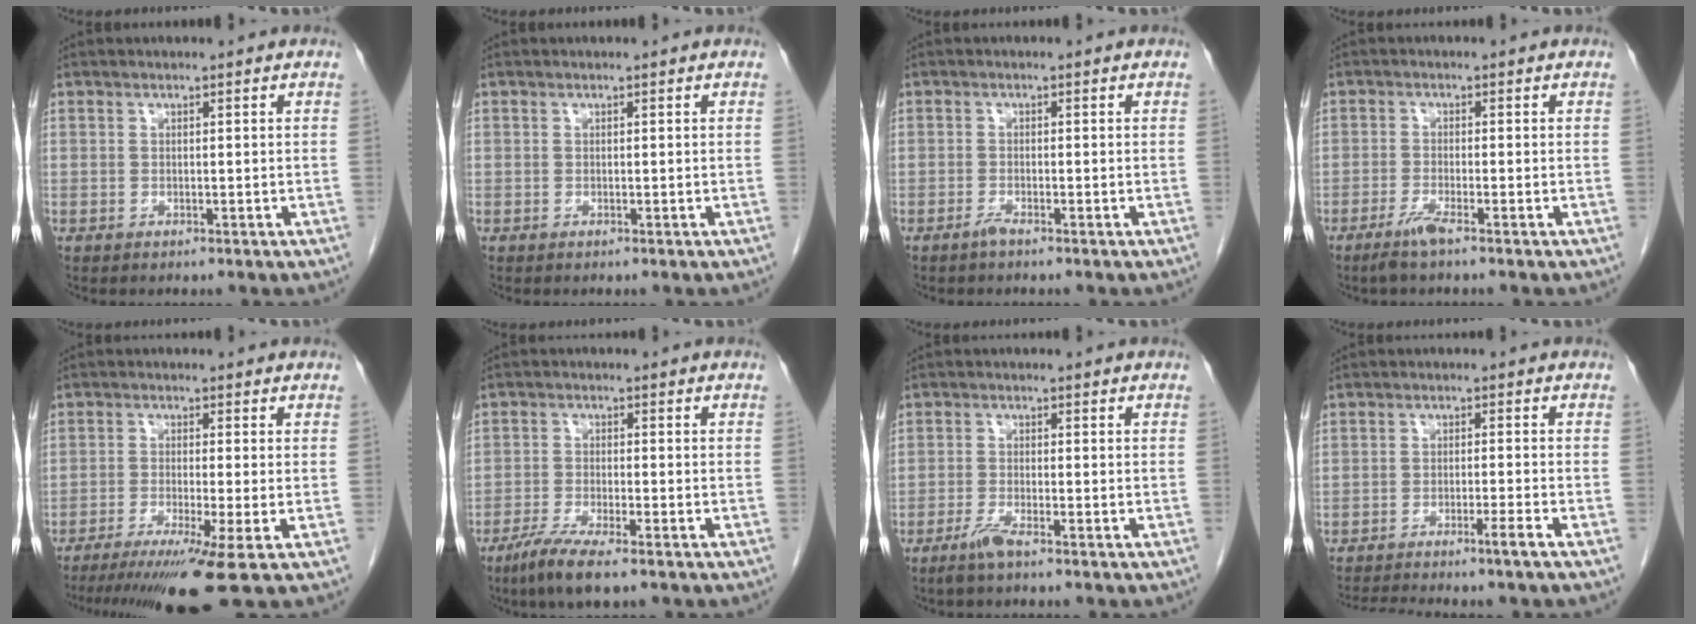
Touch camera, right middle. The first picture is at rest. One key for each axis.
{"total": 0.0}
{"total": 1.1, "fx": -0.9, "fy": -0.1, "fz": 0.6, "tx": -0.014, "ty": -0.001, "tz": -0.017}
{"total": 2.6, "fx": -1.9, "fy": -0.3, "fz": 1.8, "tx": -0.043, "ty": -0.007, "tz": -0.041}
{"total": 9.9, "fx": -6.6, "fy": -1.3, "fz": 7.3, "tx": -0.111, "ty": -0.028, "tz": -0.103}
{"total": 6.4, "fx": -4.4, "fy": 0.6, "fz": 4.6, "tx": -0.089, "ty": -0.017, "tz": -0.078}
{"total": 2.7, "fx": -2.0, "fy": -0.1, "fz": 1.8, "tx": -0.046, "ty": -0.006, "tz": -0.043}
{"total": 6.7, "fx": -5.4, "fy": -1.6, "fz": 3.7, "tx": -0.055, "ty": -0.009, "tz": -0.089}